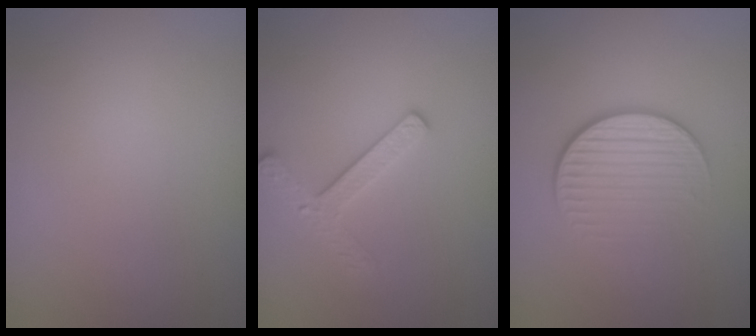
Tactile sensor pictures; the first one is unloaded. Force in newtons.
{"total": 2.5, "press": 2.4, "slide": 0.4}
{"total": 4.1, "press": 2.6, "slide": 3.2}